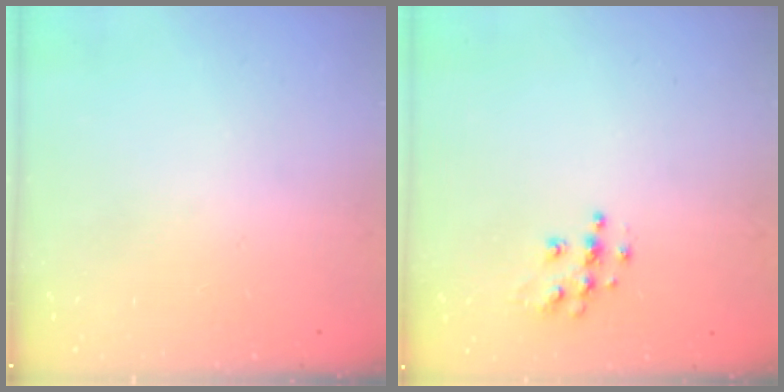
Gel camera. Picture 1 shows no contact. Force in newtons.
{"total": 7.8, "press": 7.8, "slide": 0.2}